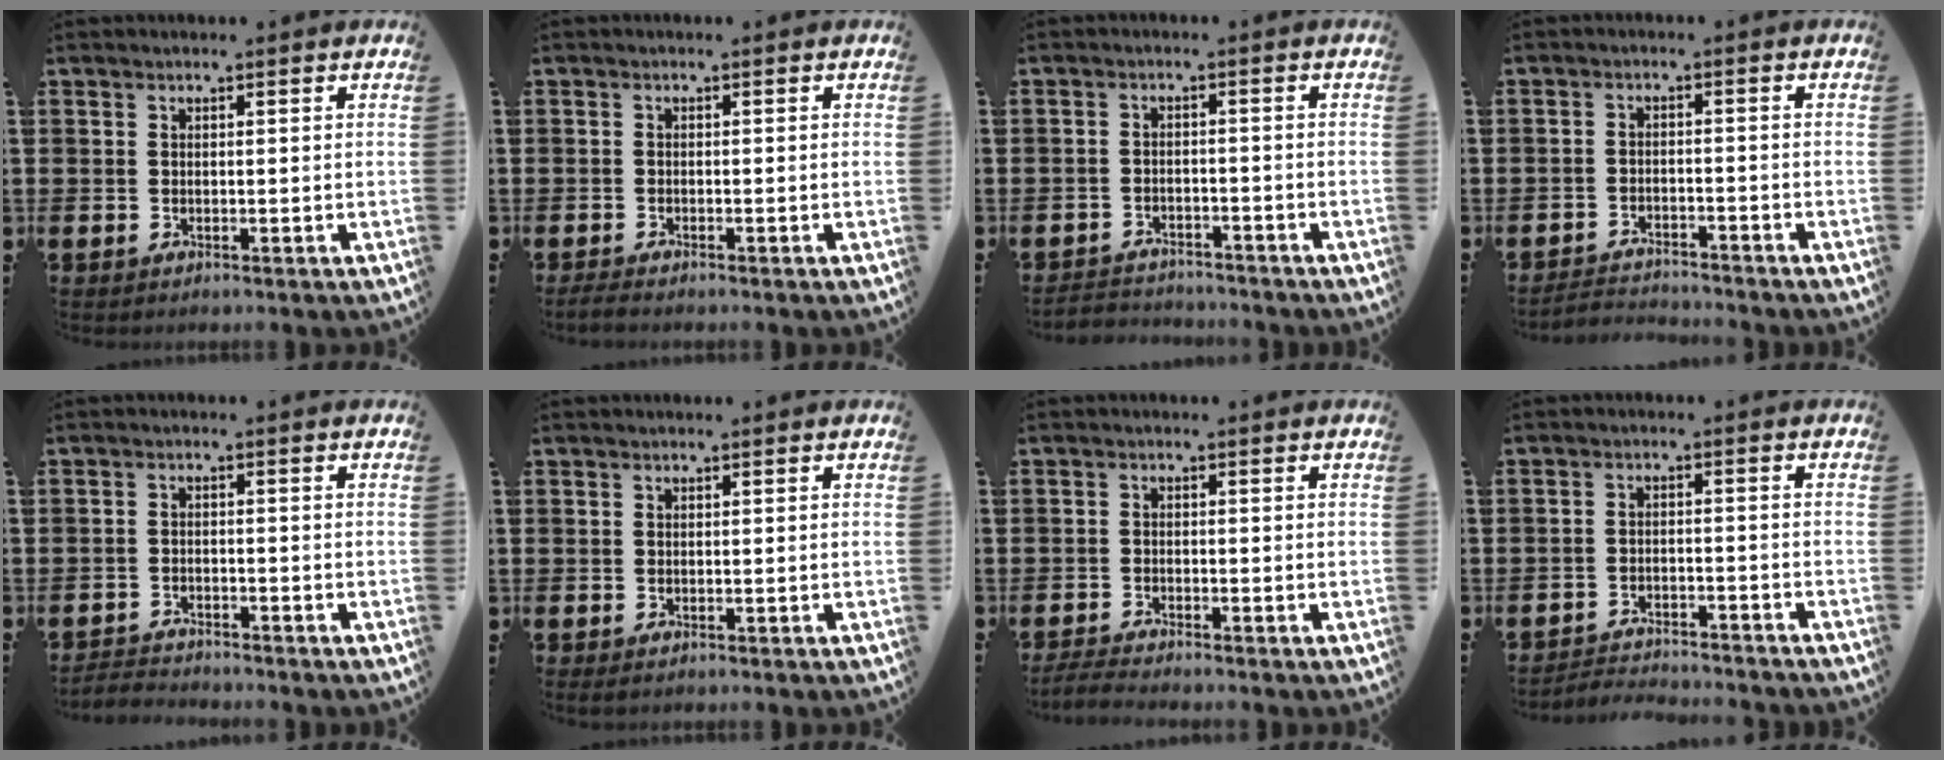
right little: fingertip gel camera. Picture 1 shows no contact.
{"total": 0.9, "force": [-0.7, 0.1, 0.5], "torque": [-0.010, -0.002, -0.014]}
{"total": 2.2, "force": [-2.2, 0.3, -0.3], "torque": [-0.003, 0.001, -0.050]}
{"total": 2.4, "force": [-2.4, 0.0, -0.1], "torque": [-0.004, 0.002, -0.052]}
{"total": 2.1, "force": [-2.1, 0.0, -0.1], "torque": [-0.002, 0.001, -0.047]}
{"total": 0.0}
{"total": 1.7, "force": [-1.6, 0.0, 0.7], "torque": [-0.012, 0.004, -0.030]}
{"total": 2.8, "force": [-2.8, 0.0, -0.2], "torque": [-0.004, 0.002, -0.061]}